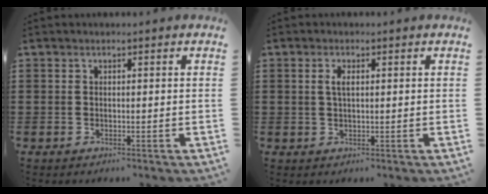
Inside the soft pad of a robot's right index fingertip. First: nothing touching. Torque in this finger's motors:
{"motor_torque": [0.03, -0.03, 0.20, 0.03]}